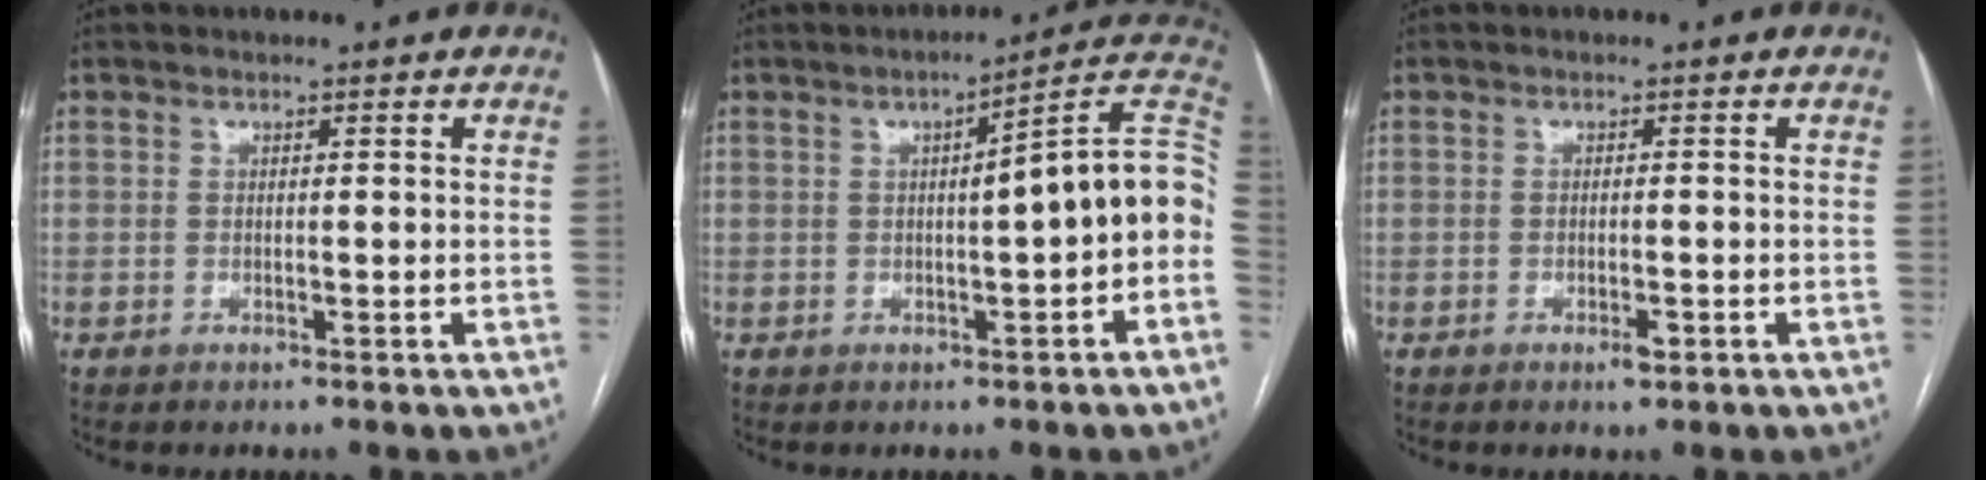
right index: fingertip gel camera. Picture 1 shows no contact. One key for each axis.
{"total": 11.6, "fx": -0.5, "fy": 0.8, "fz": 11.5, "tx": -0.146, "ty": 0.034, "tz": -0.013}
{"total": 1.8, "fx": -0.9, "fy": 0.4, "fz": 1.4, "tx": -0.024, "ty": -0.001, "tz": -0.013}